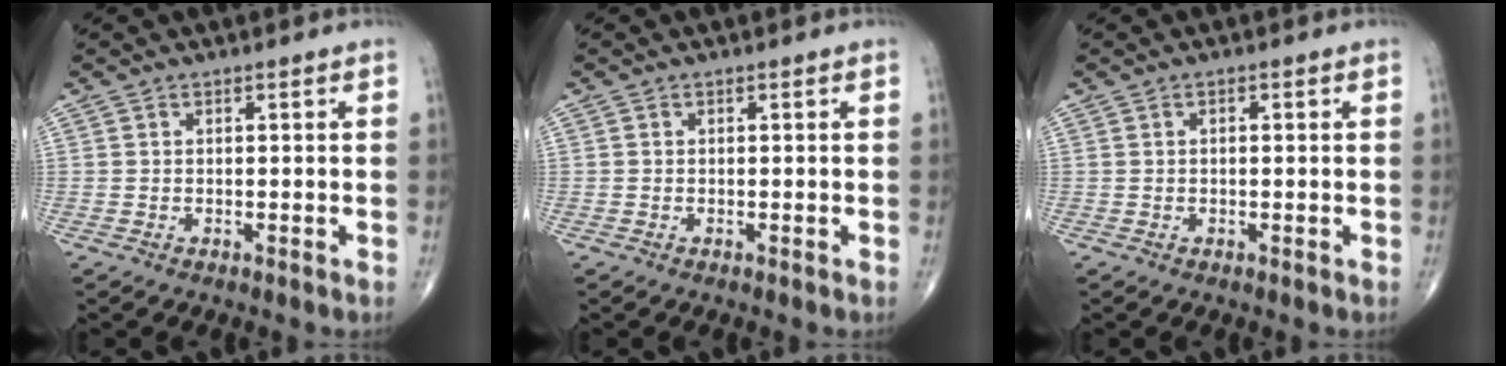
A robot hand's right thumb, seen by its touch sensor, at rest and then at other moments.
{"total": 0.0}
{"total": 0.6, "force": [0.1, 0.3, 0.6], "torque": [-0.011, 0.001, 0.001]}